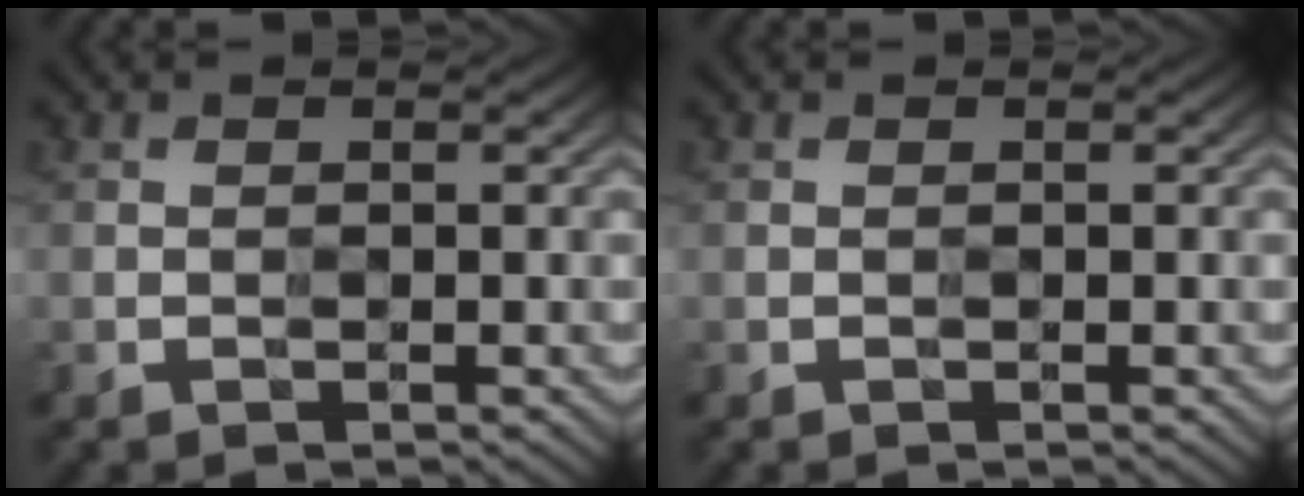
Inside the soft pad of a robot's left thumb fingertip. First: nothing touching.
{"total": 0.0}